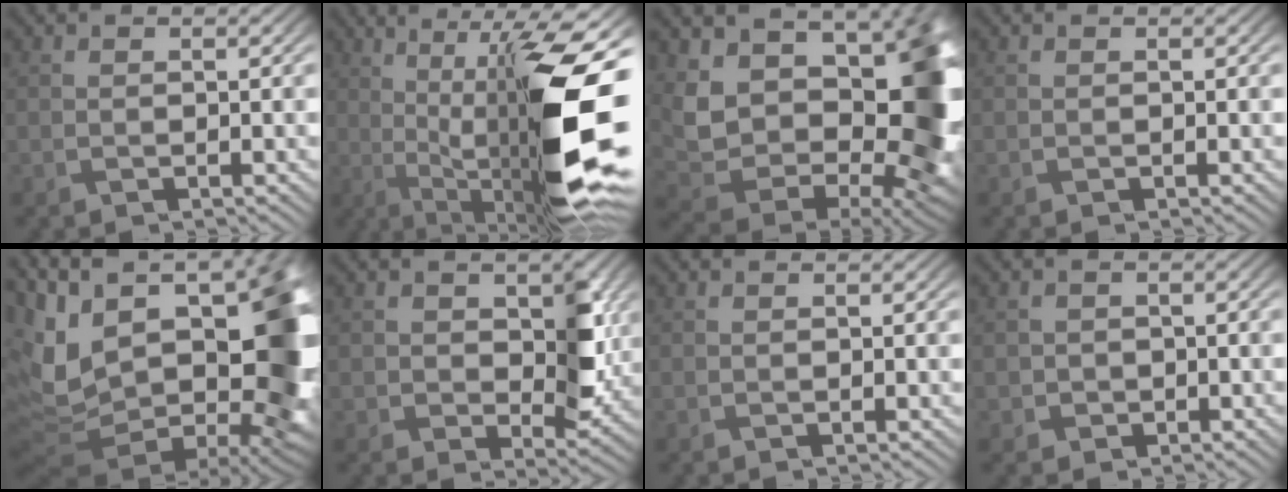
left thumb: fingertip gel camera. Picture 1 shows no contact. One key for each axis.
{"total": 15.8, "fx": 0.6, "fy": 4.3, "fz": 15.2, "tx": -0.233, "ty": 0.009, "tz": 0.010}
{"total": 17.8, "fx": 2.3, "fy": 12.4, "fz": 12.7, "tx": -0.199, "ty": -0.035, "tz": 0.084}
{"total": 0.0}
{"total": 18.6, "fx": -0.3, "fy": 9.7, "fz": 15.8, "tx": -0.245, "ty": -0.032, "tz": 0.037}
{"total": 7.0, "fx": 0.7, "fy": 4.7, "fz": 5.2, "tx": -0.095, "ty": -0.014, "tz": 0.008}
{"total": 0.0}
{"total": 2.4, "fx": -0.8, "fy": 2.2, "fz": 0.4, "tx": -0.009, "ty": -0.002, "tz": -0.021}